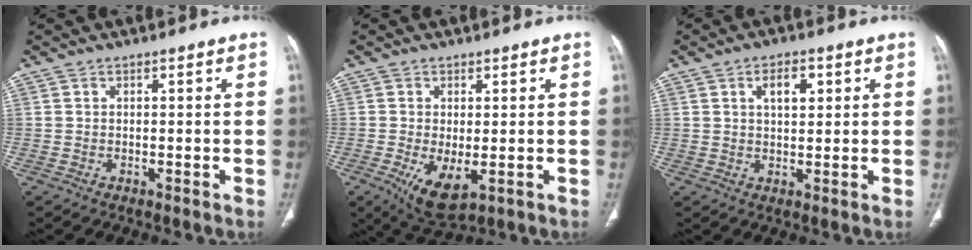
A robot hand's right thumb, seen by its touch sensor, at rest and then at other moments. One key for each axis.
{"total": 7.3, "fx": -1.8, "fy": 3.2, "fz": 6.3, "tx": -0.114, "ty": -0.021, "tz": -0.017}
{"total": 4.8, "fx": 1.8, "fy": 2.5, "fz": 3.7, "tx": -0.053, "ty": -0.005, "tz": 0.030}